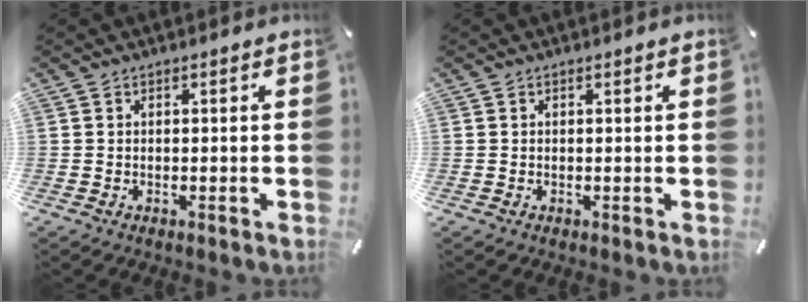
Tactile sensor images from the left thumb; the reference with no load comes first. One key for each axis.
{"total": 0.0}